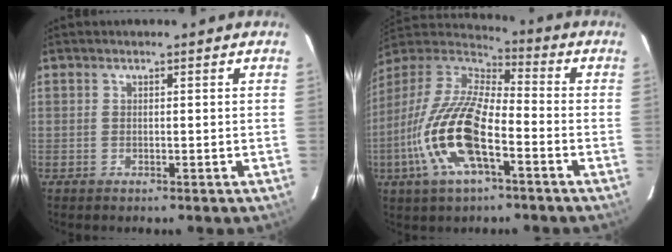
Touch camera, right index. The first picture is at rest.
{"total": 18.5, "force": [-6.7, 6.6, 15.9], "torque": [-0.331, -0.016, -0.138]}